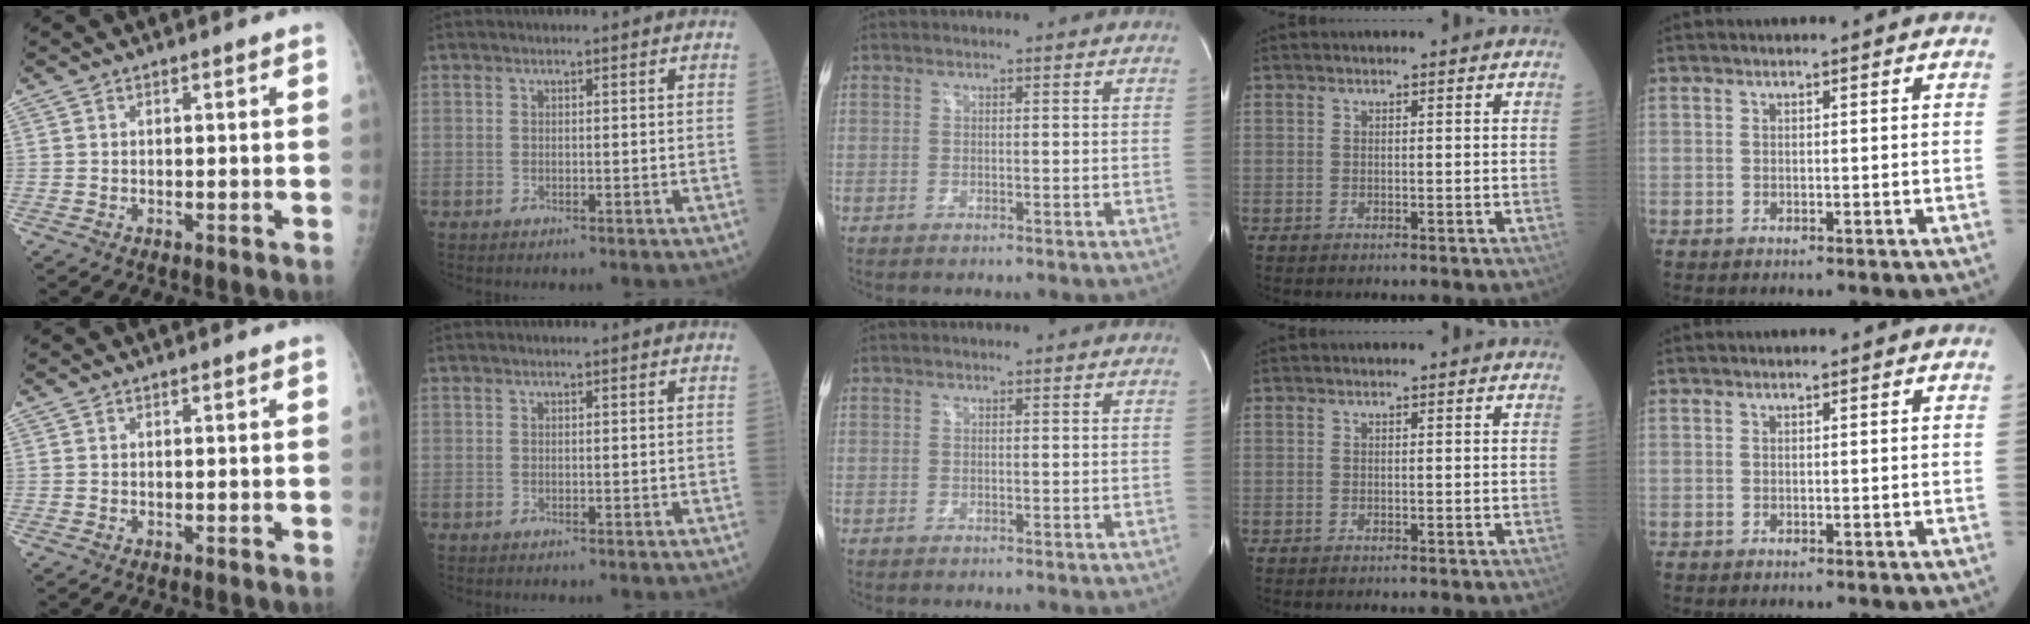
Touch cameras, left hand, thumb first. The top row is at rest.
{}